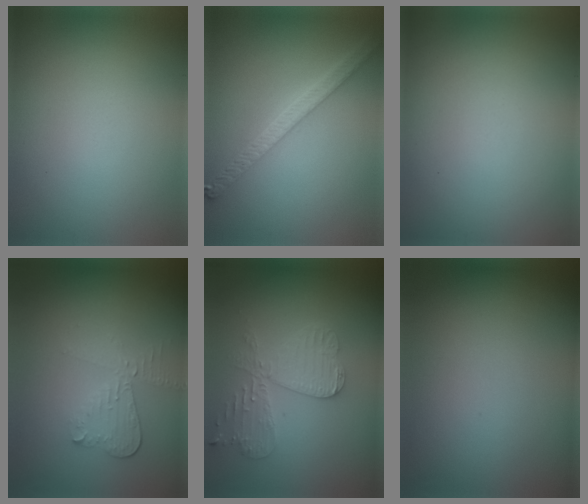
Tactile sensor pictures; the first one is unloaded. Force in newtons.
{"total": 4.1, "press": 3.3, "slide": 2.4}
{"total": 0.0}
{"total": 3.0, "press": 2.6, "slide": 1.4}
{"total": 4.2, "press": 3.6, "slide": 2.0}
{"total": 0.0}